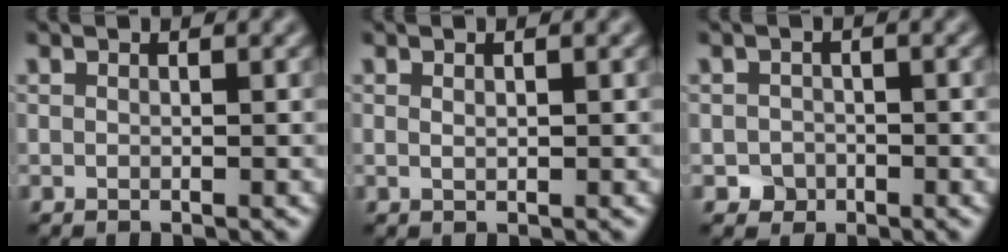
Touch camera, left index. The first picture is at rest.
{"total": 0.6, "force": [0.3, 0.0, 0.5], "torque": [-0.011, 0.000, 0.006]}
{"total": 1.3, "force": [-0.6, 1.1, 0.2], "torque": [0.006, 0.000, -0.011]}